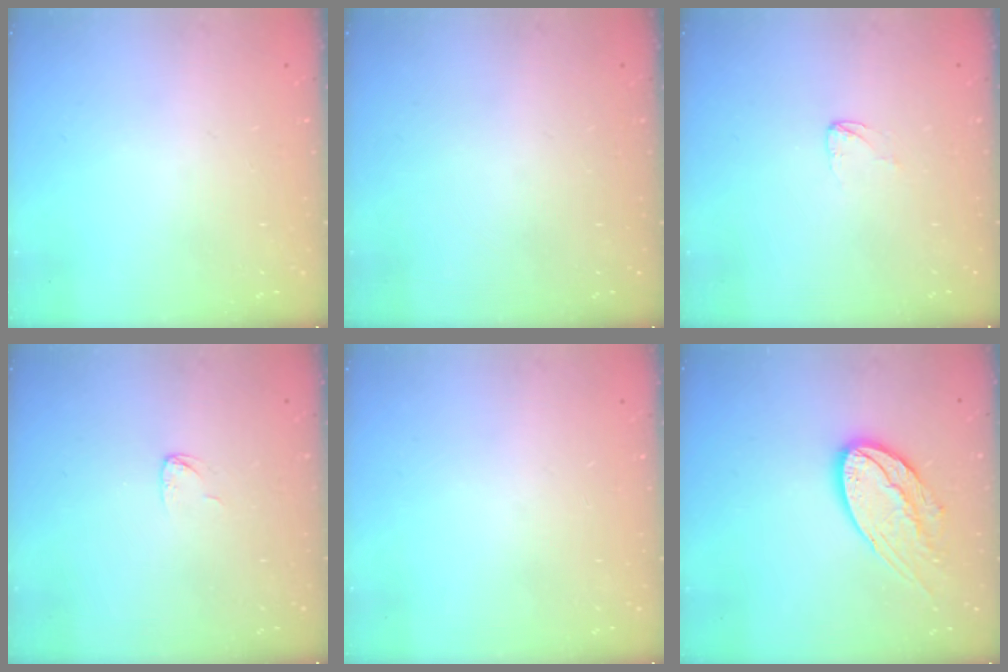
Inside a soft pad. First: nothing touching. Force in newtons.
{"total": 0.0}
{"total": 3.0, "press": 3.0, "slide": 0.1}
{"total": 3.3, "press": 3.3, "slide": 0.2}
{"total": 0.0}
{"total": 15.6, "press": 15.5, "slide": 1.3}